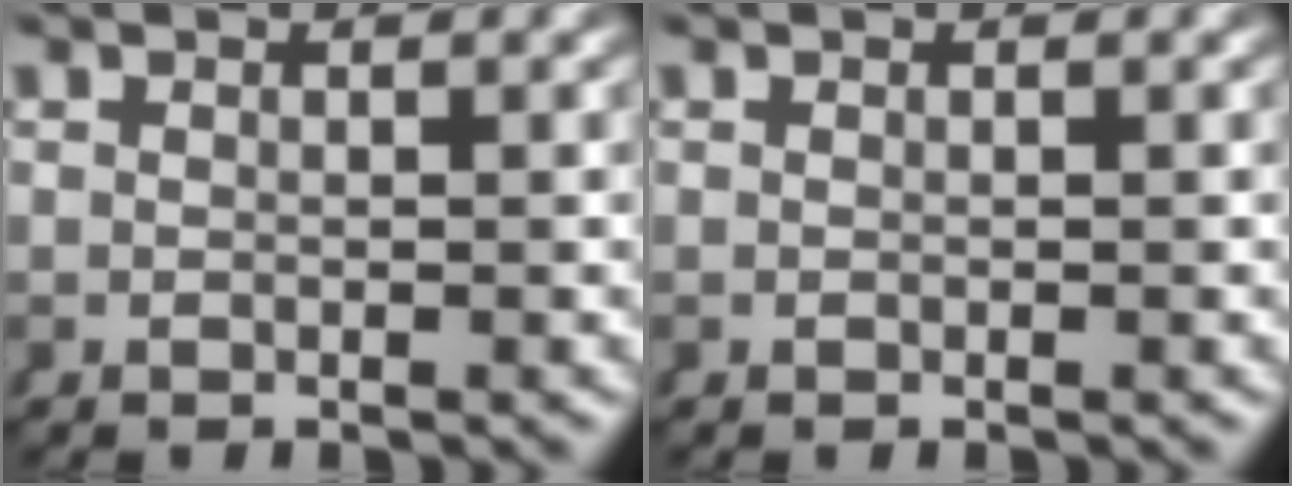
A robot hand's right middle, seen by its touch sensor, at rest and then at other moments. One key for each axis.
{"total": 0.0}